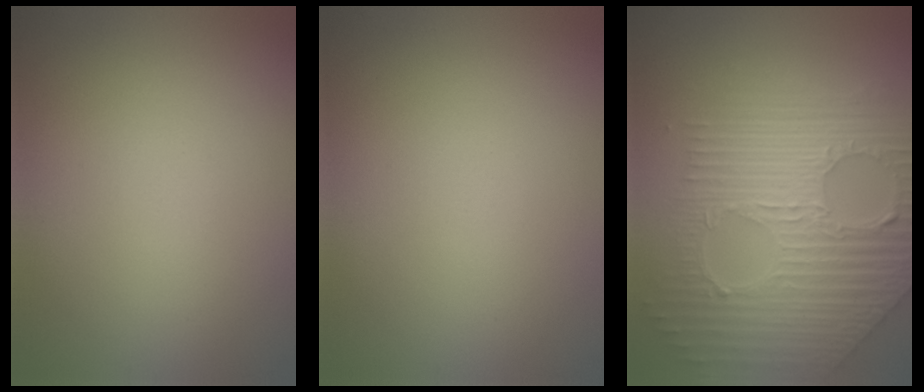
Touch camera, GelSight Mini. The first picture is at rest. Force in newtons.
{"total": 0.0}
{"total": 9.6, "press": 6.5, "slide": 7.1}